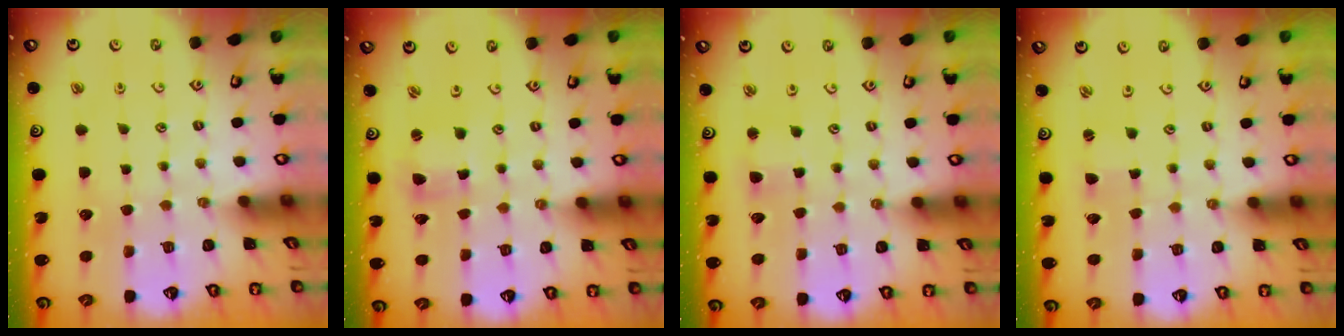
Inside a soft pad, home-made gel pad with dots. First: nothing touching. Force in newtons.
{"total": 3.0, "press": 2.9, "slide": 0.4}
{"total": 2.8, "press": 2.8, "slide": 0.3}
{"total": 1.4, "press": 1.4, "slide": 0.3}